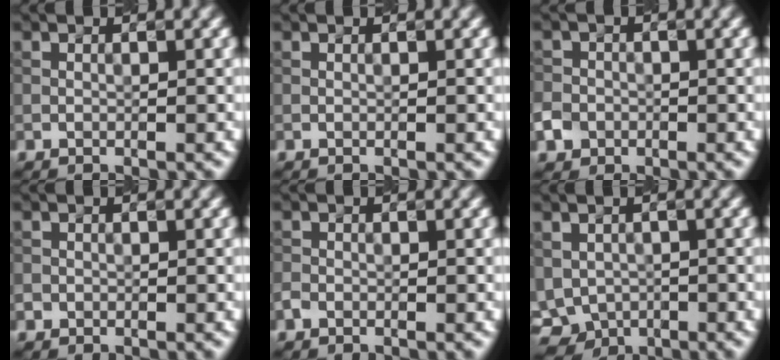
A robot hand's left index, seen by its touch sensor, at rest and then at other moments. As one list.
[{"total": 0.0}, {"total": 2.3, "force": [-1.0, 2.0, 0.5], "torque": [-0.004, 0.000, -0.020]}, {"total": 0.7, "force": [-0.3, 0.7, 0.0], "torque": [0.007, -0.004, -0.007]}, {"total": 0.8, "force": [-0.5, 0.6, 0.1], "torque": [0.001, -0.001, -0.012]}, {"total": 4.1, "force": [-1.1, 3.3, 2.2], "torque": [-0.046, -0.010, -0.012]}]